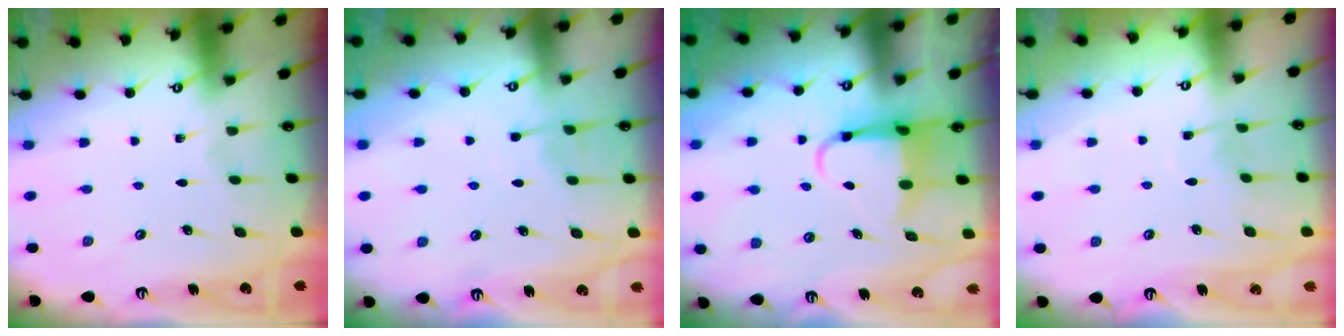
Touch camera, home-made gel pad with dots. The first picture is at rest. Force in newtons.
{"total": 4.1, "press": 4.0, "slide": 0.5}
{"total": 5.3, "press": 5.2, "slide": 0.8}
{"total": 4.7, "press": 4.6, "slide": 0.8}